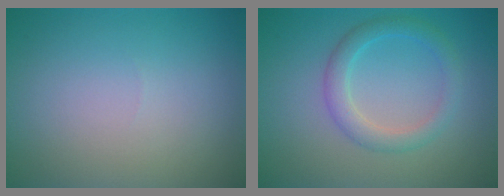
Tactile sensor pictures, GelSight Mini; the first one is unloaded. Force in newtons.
{"total": 2.7, "press": 2.7, "slide": 0.1}